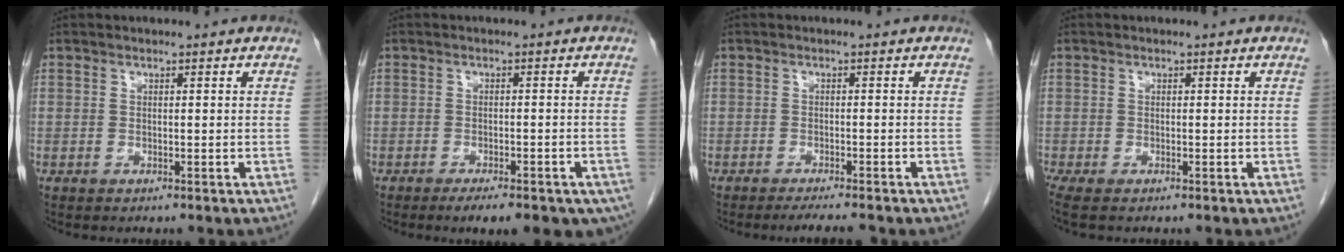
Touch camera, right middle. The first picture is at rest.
{"total": 10.7, "force": [-7.2, 3.5, 7.1], "torque": [-0.072, -0.004, -0.091]}
{"total": 4.6, "force": [-4.0, 0.2, 2.3], "torque": [-0.027, -0.008, -0.059]}
{"total": 1.8, "force": [-1.4, 0.1, 1.1], "torque": [-0.024, -0.008, -0.027]}